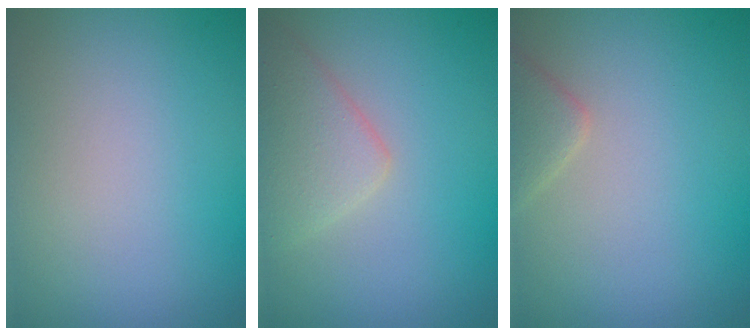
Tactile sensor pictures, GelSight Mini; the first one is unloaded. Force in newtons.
{"total": 3.2, "press": 3.2, "slide": 0.1}
{"total": 2.0, "press": 2.0, "slide": 0.1}